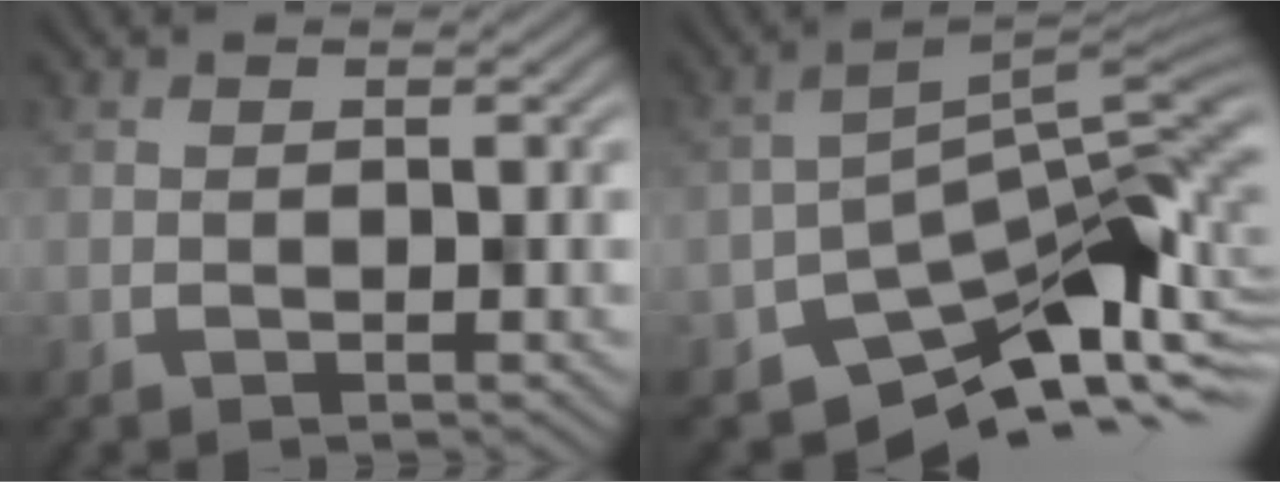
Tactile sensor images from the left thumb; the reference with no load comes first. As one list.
[{"total": 8.5, "force": [-4.9, 3.8, 5.8], "torque": [-0.085, -0.013, -0.082]}]